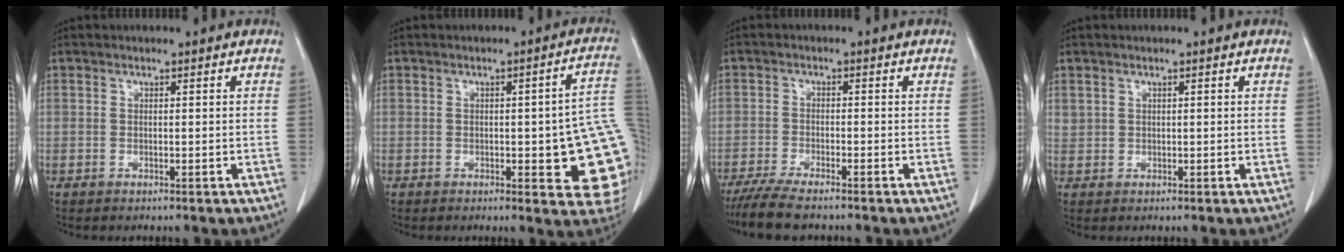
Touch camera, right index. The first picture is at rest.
{"total": 14.5, "force": [-1.8, 3.5, 13.9], "torque": [-0.115, 0.011, -0.012]}
{"total": 6.5, "force": [-5.5, 0.7, 3.5], "torque": [-0.059, -0.018, -0.094]}
{"total": 0.9, "force": [0.6, 0.7, 0.1], "torque": [0.007, 0.009, 0.011]}